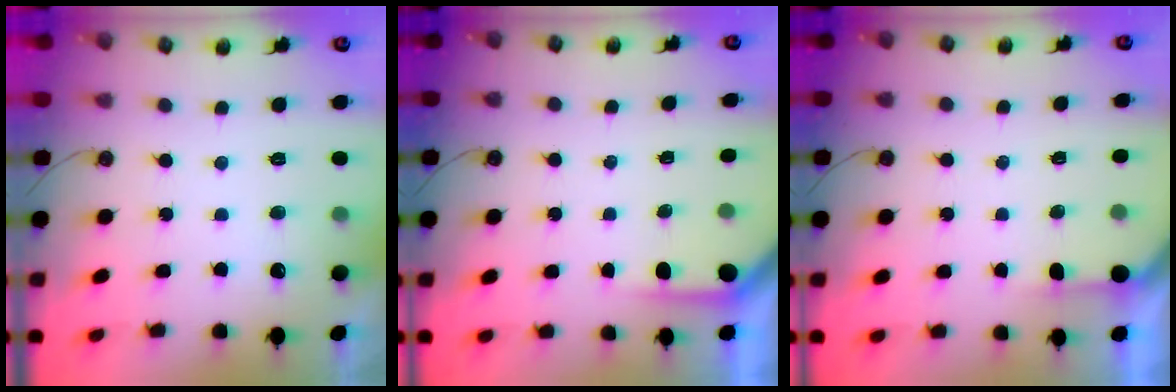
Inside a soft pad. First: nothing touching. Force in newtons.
{"total": 2.2, "press": 2.2, "slide": 0.3}
{"total": 1.6, "press": 1.6, "slide": 0.2}